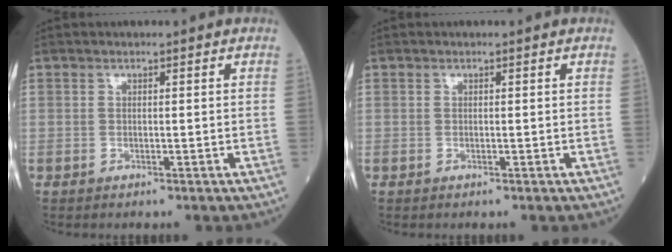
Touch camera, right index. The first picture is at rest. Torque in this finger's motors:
{"motor_torque": [0.00, 0.00, 0.00, 0.01]}